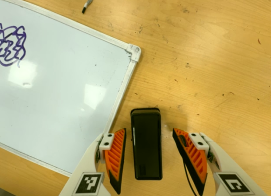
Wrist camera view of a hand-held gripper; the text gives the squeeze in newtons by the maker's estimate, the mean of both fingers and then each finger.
{"total": 0.0}